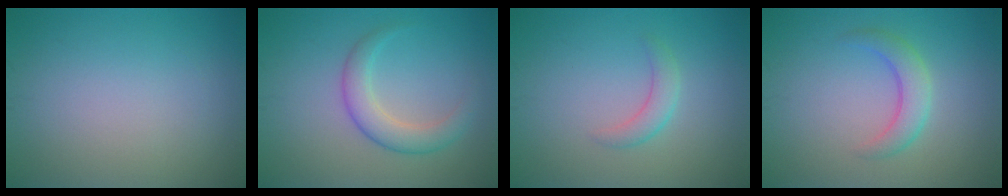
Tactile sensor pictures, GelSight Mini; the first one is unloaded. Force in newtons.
{"total": 3.2, "press": 3.2, "slide": 0.1}
{"total": 1.8, "press": 1.8, "slide": 0.0}
{"total": 2.7, "press": 2.7, "slide": 0.2}